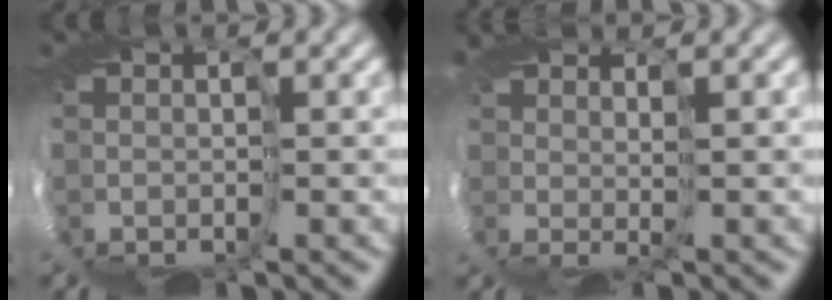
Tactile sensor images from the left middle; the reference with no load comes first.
{"total": 2.0, "force": [1.6, -0.5, 1.0], "torque": [-0.015, 0.004, 0.026]}